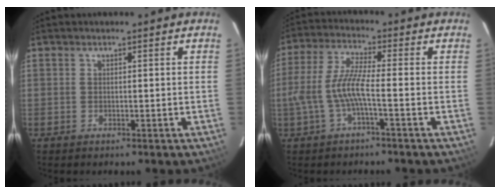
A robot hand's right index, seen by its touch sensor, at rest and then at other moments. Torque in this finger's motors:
{"motor_torque": [1.03, -0.58, 0.58, 0.18]}